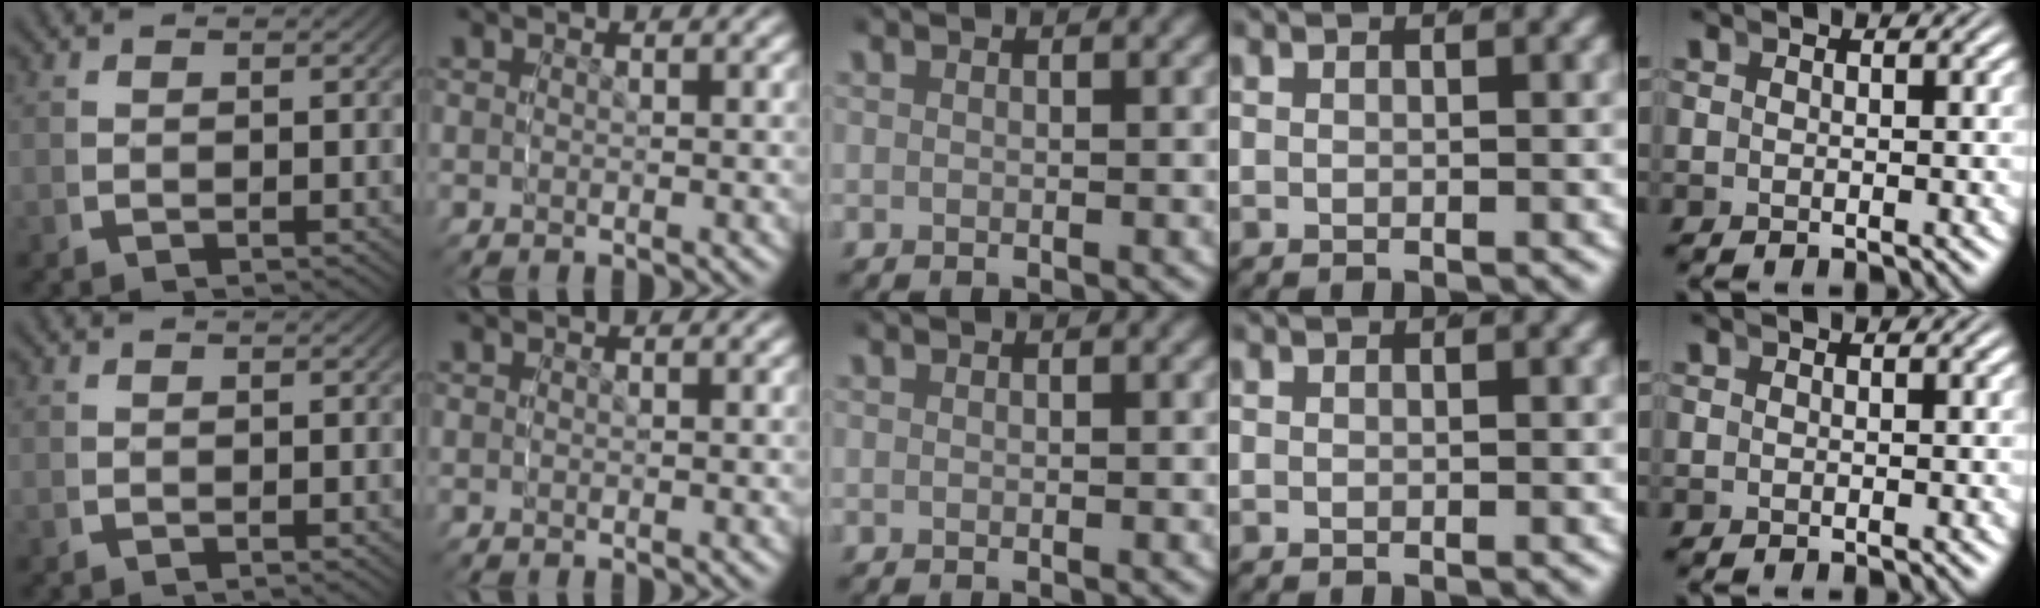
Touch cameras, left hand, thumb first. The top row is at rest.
{}